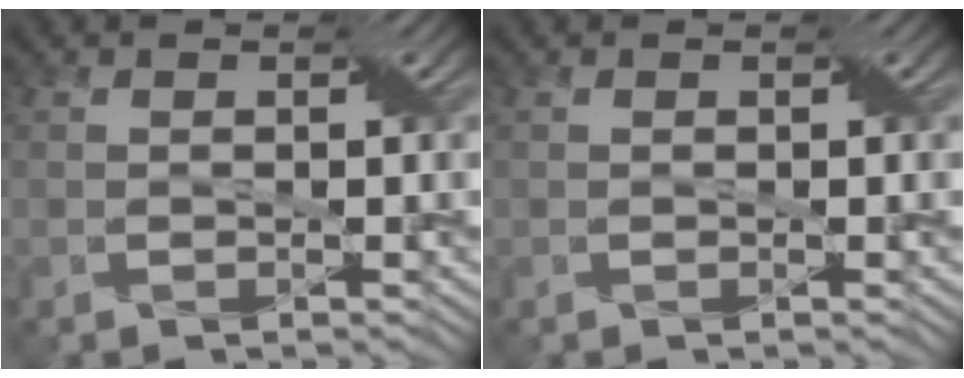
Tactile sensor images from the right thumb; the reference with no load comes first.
{"total": 0.0}